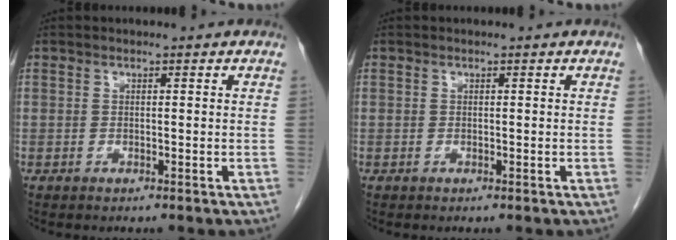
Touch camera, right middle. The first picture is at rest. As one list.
[{"total": 0.0}]